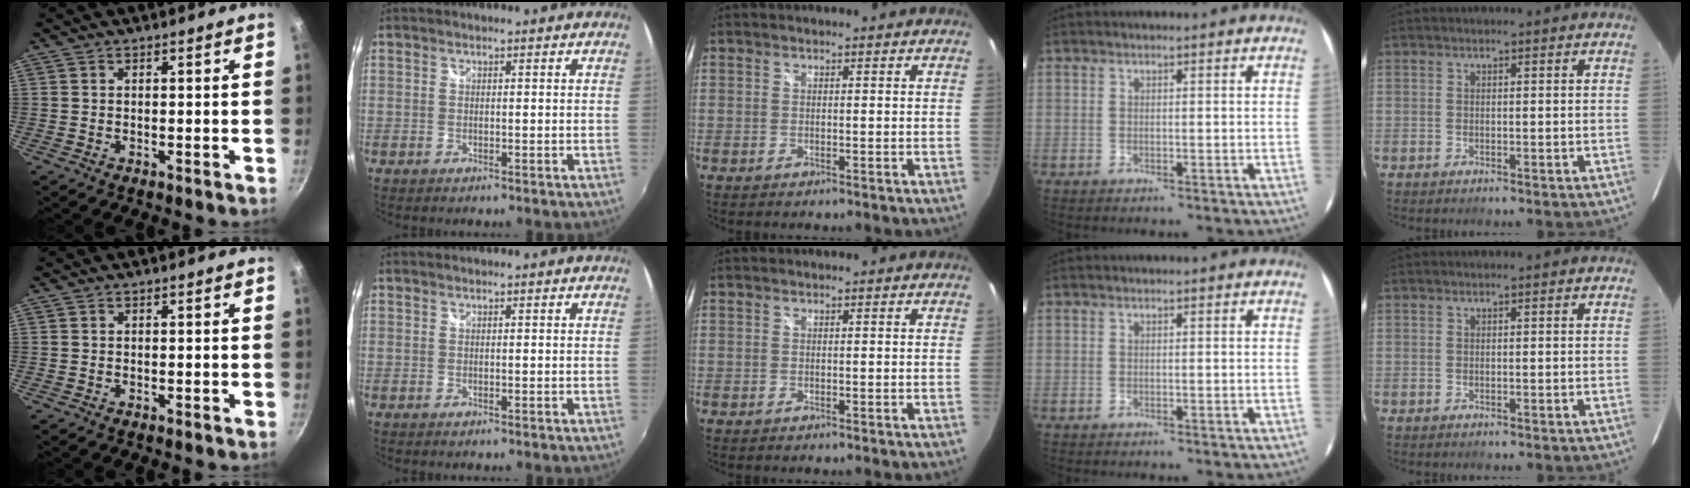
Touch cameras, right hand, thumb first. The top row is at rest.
{}